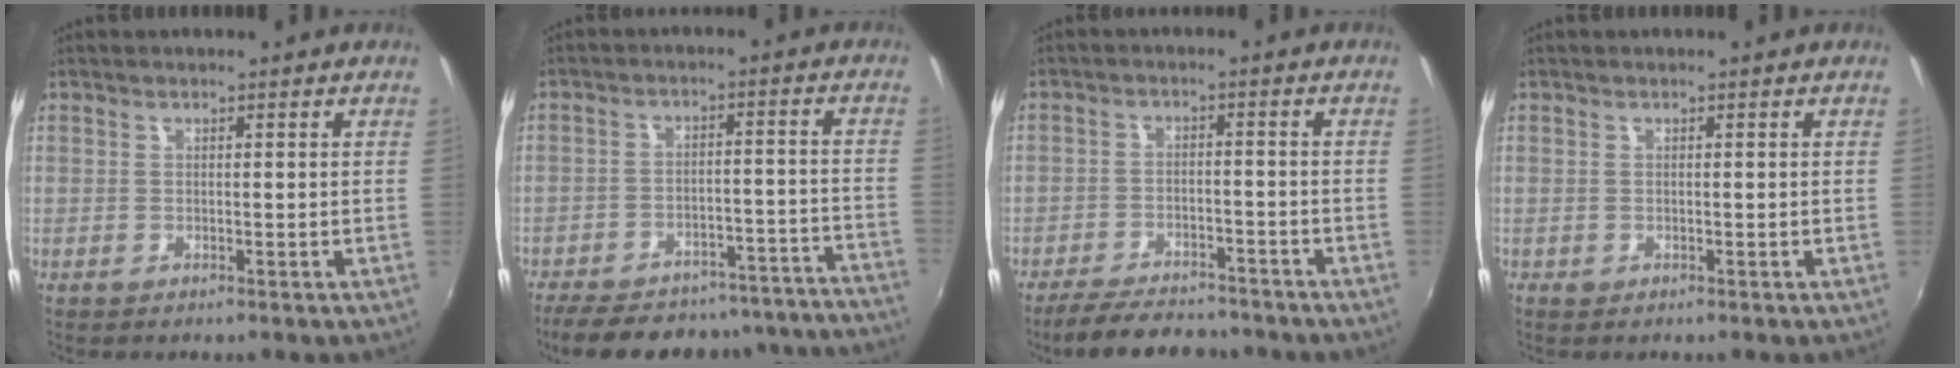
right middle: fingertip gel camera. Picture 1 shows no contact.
{"total": 29.0, "force": [-26.6, 6.2, 9.7], "torque": [-0.159, 0.021, -0.330]}
{"total": 11.5, "force": [-9.8, 3.7, 4.7], "torque": [-0.111, -0.003, -0.146]}
{"total": 0.0}